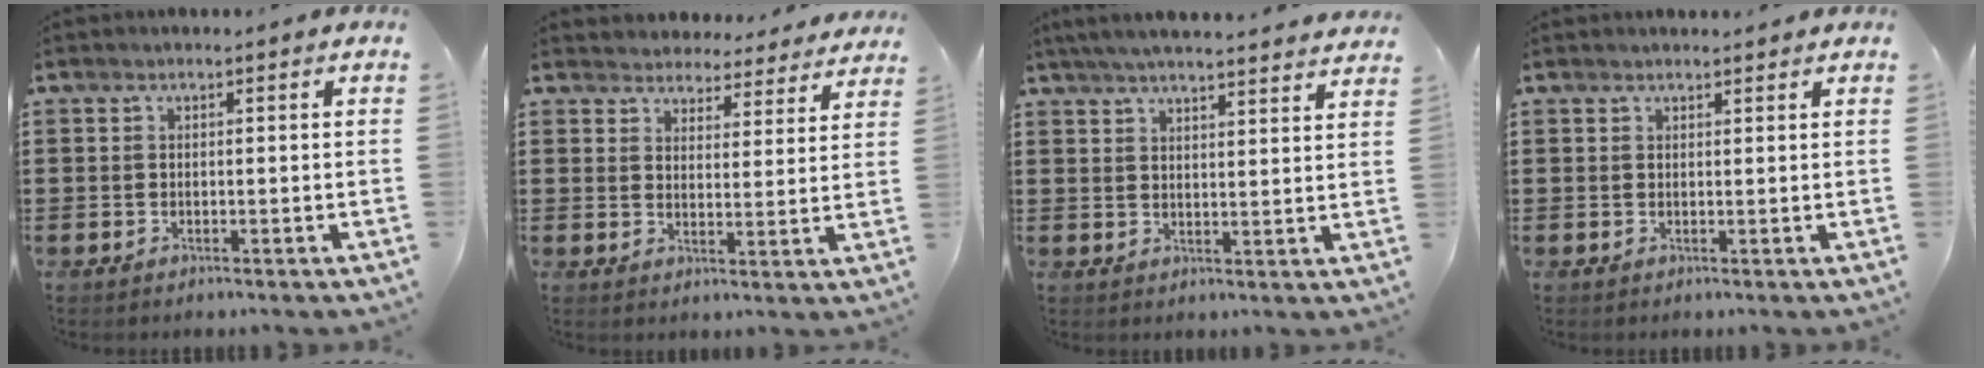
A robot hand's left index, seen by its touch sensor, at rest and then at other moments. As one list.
[{"total": 4.4, "force": [4.4, 0.6, -0.3], "torque": [-0.019, -0.026, 0.078]}, {"total": 4.8, "force": [4.6, -0.4, 1.4], "torque": [-0.043, -0.019, 0.082]}, {"total": 0.9, "force": [0.9, 0.1, 0.2], "torque": [-0.005, 0.000, 0.018]}]